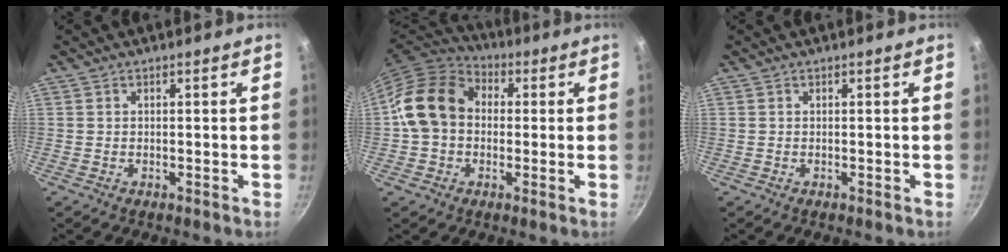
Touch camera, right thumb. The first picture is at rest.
{"total": 13.8, "force": [0.7, 10.9, 8.4], "torque": [-0.121, 0.030, -0.004]}
{"total": 0.0}